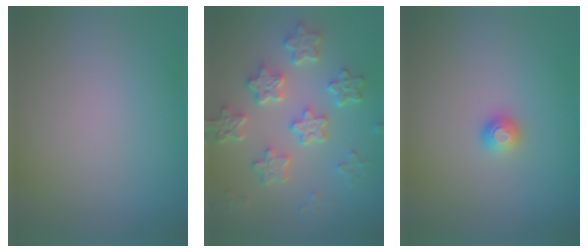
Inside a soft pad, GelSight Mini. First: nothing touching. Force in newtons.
{"total": 6.5, "press": 5.0, "slide": 4.2}
{"total": 1.2, "press": 1.1, "slide": 0.3}